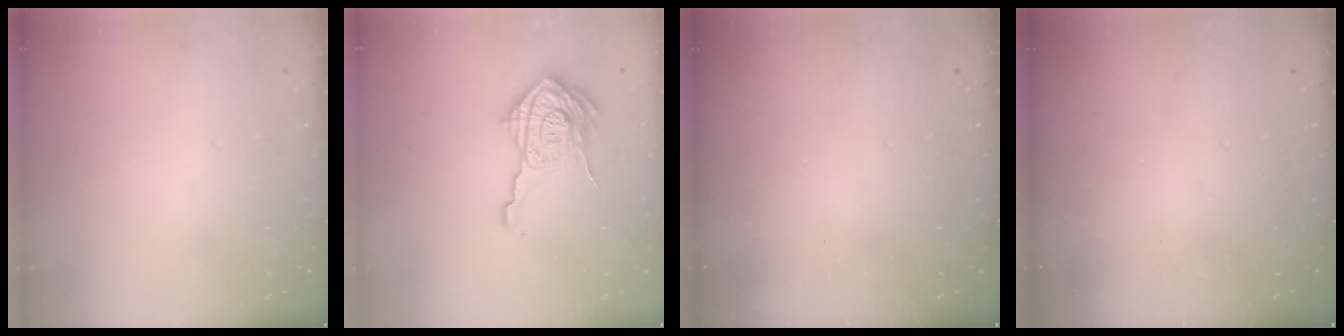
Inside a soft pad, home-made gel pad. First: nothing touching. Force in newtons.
{"total": 17.3, "press": 17.3, "slide": 0.6}
{"total": 2.3, "press": 2.2, "slide": 0.7}
{"total": 2.4, "press": 2.3, "slide": 0.8}